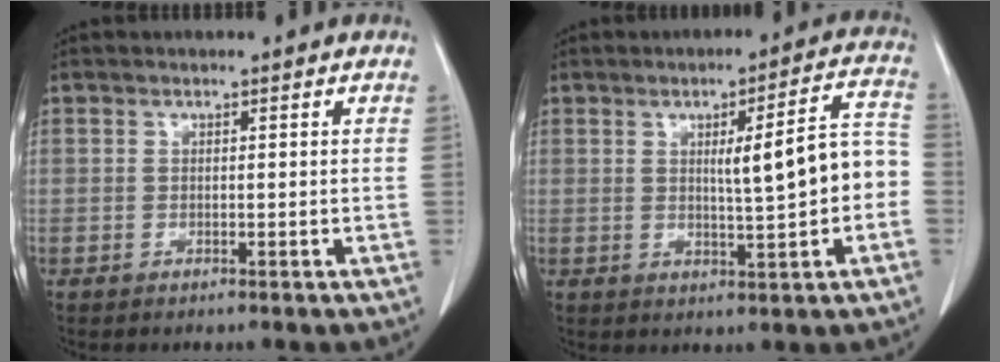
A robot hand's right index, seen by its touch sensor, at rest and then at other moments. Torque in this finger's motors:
{"motor_torque": [0.82, 0.05, 0.45, 0.12]}